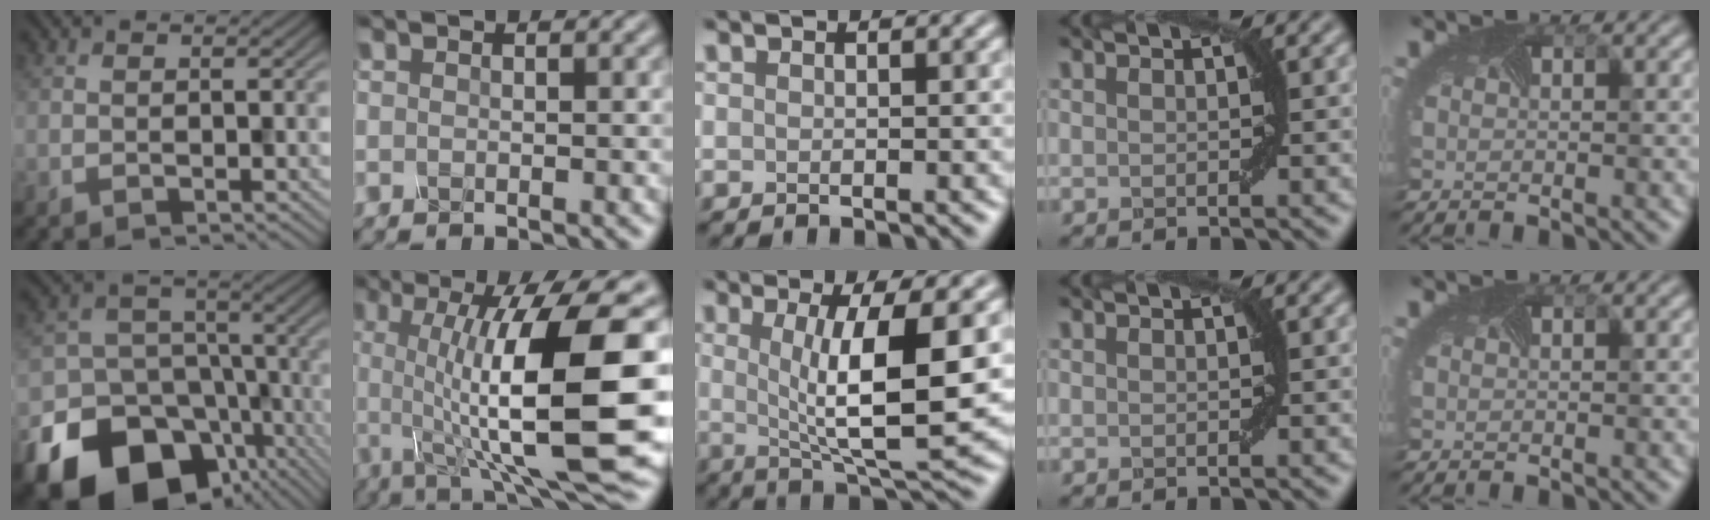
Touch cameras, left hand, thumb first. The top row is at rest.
{"thumb": {"total": 23.6, "force": [-12.9, 17.9, 8.3], "torque": [-0.156, -0.088, -0.205]}, "index": {"total": 15.2, "force": [-0.4, 3.9, 14.7], "torque": [-0.214, -0.001, -0.007]}, "middle": {"total": 8.7, "force": [1.0, 2.0, 8.4], "torque": [-0.132, -0.012, 0.023]}}